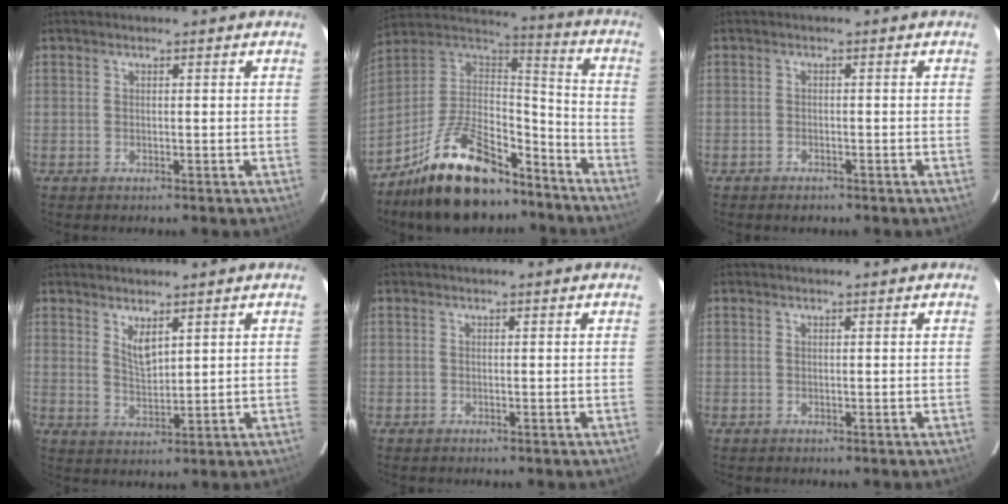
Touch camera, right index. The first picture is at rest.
{"total": 23.1, "force": [-15.9, 9.9, 13.5], "torque": [-0.264, 0.017, -0.252]}
{"total": 1.6, "force": [-1.3, 0.8, 0.4], "torque": [-0.015, 0.001, -0.022]}
{"total": 3.4, "force": [2.5, 0.7, 2.1], "torque": [-0.039, -0.008, 0.046]}
{"total": 0.0}
{"total": 0.0}